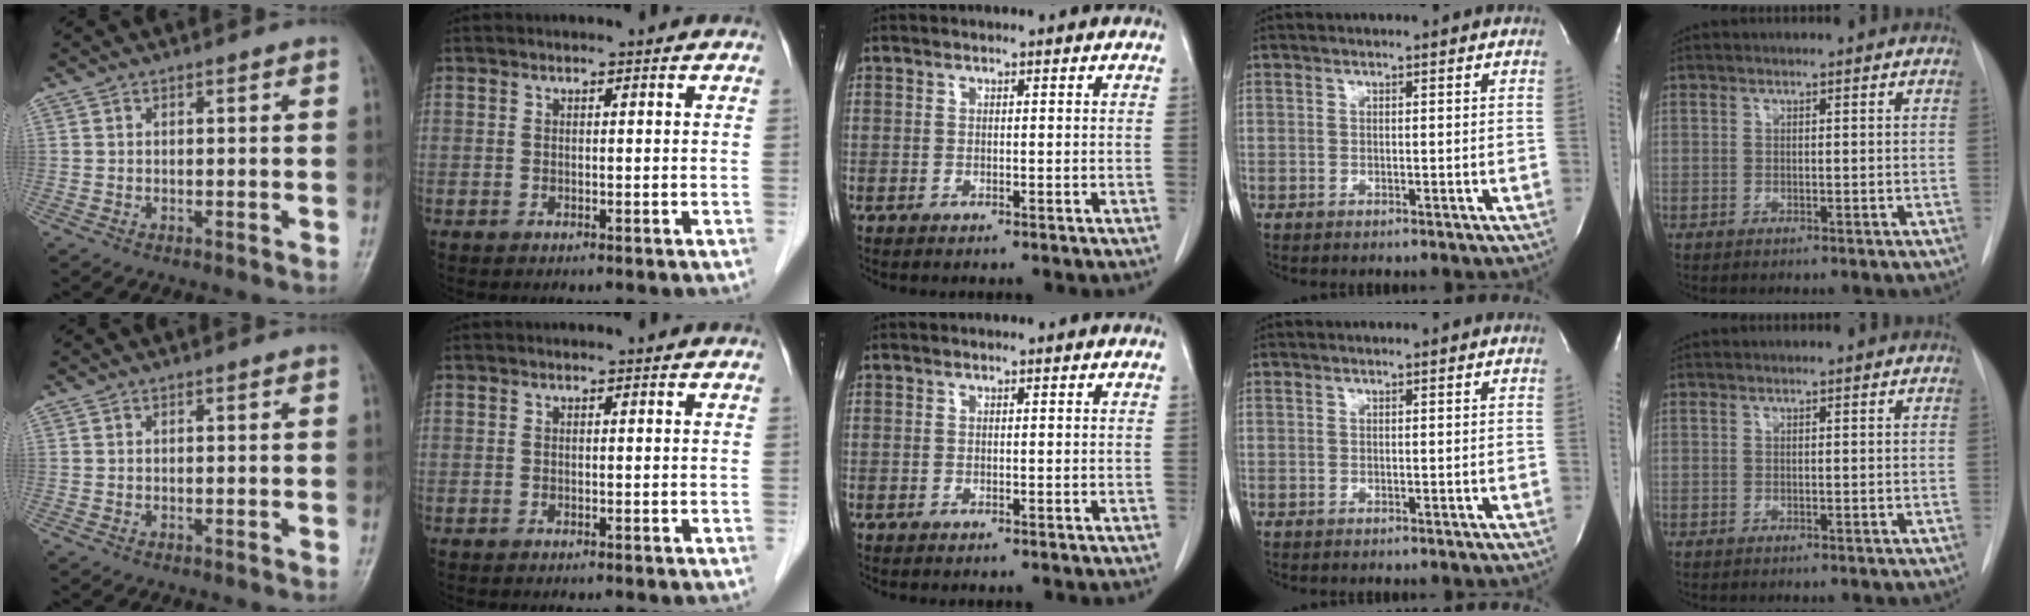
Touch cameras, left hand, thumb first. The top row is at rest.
{}